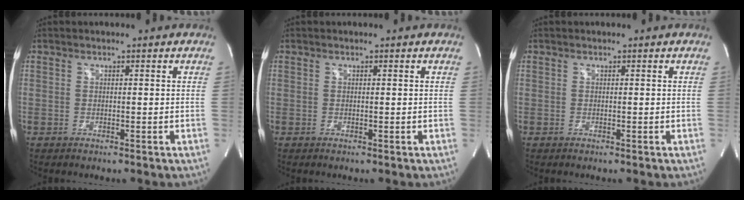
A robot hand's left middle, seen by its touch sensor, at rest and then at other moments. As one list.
[{"total": 0.0}, {"total": 0.0}]